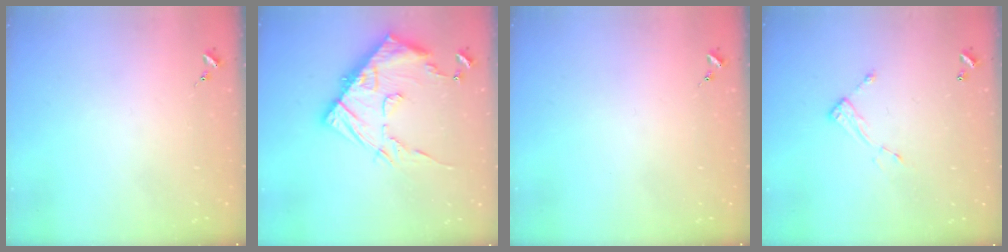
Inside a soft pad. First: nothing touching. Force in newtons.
{"total": 17.0, "press": 16.9, "slide": 1.5}
{"total": 0.0}
{"total": 6.6, "press": 6.6, "slide": 0.2}